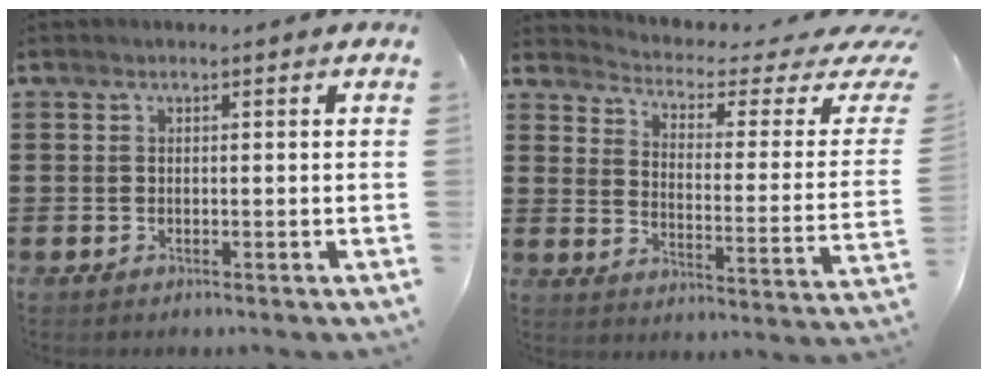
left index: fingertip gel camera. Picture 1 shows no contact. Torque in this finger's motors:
{"motor_torque": [2.14, 0.00, 0.12, 0.00]}